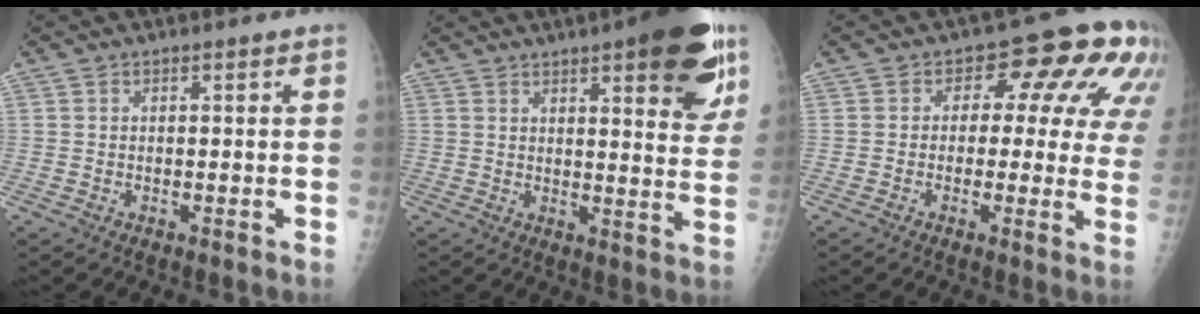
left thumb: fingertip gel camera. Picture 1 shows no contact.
{"total": 16.9, "force": [9.0, 5.0, 13.4], "torque": [-0.137, -0.037, 0.112]}
{"total": 14.0, "force": [4.1, 7.9, 10.8], "torque": [-0.074, 0.011, 0.035]}